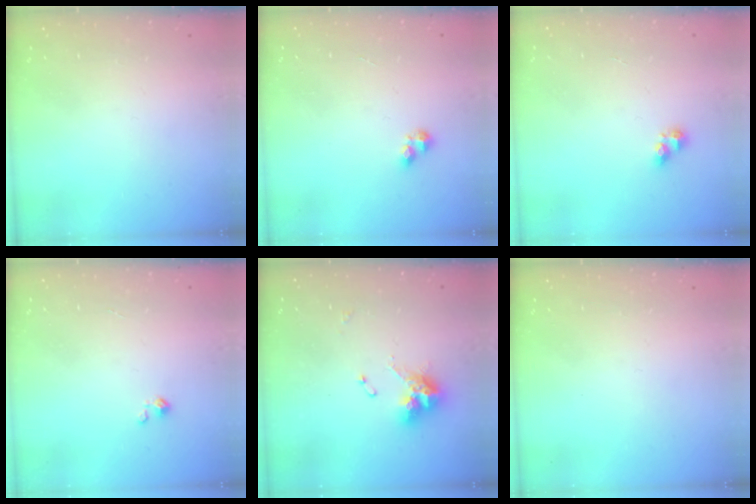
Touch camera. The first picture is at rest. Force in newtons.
{"total": 3.0, "press": 2.9, "slide": 0.5}
{"total": 6.1, "press": 6.1, "slide": 0.7}
{"total": 2.3, "press": 2.2, "slide": 0.3}
{"total": 11.3, "press": 11.2, "slide": 1.0}
{"total": 0.0}